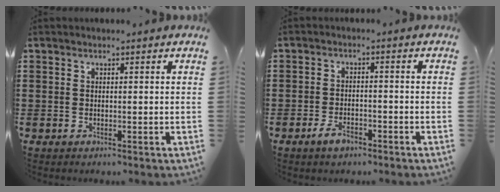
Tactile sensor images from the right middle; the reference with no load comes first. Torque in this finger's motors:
{"motor_torque": [1.18, -0.34, 0.03, 0.05]}